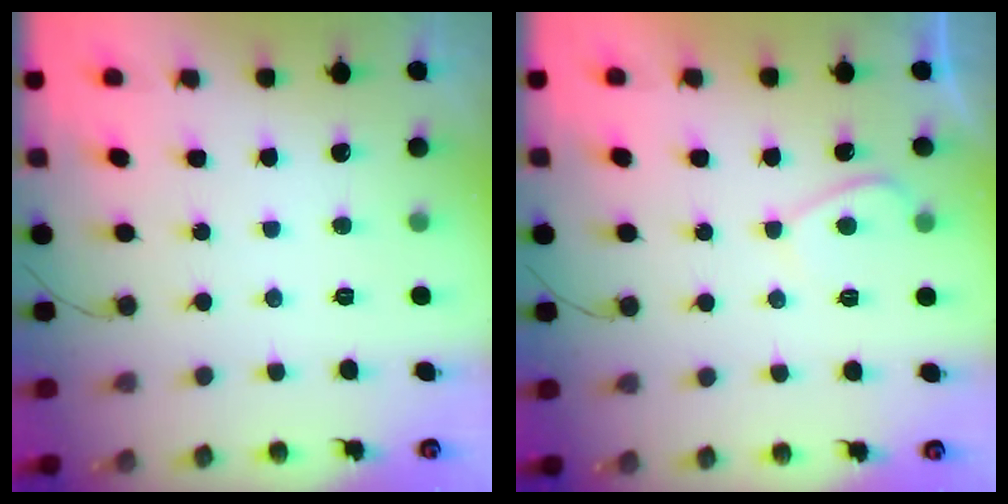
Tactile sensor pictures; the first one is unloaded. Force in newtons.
{"total": 2.7, "press": 2.7, "slide": 0.4}